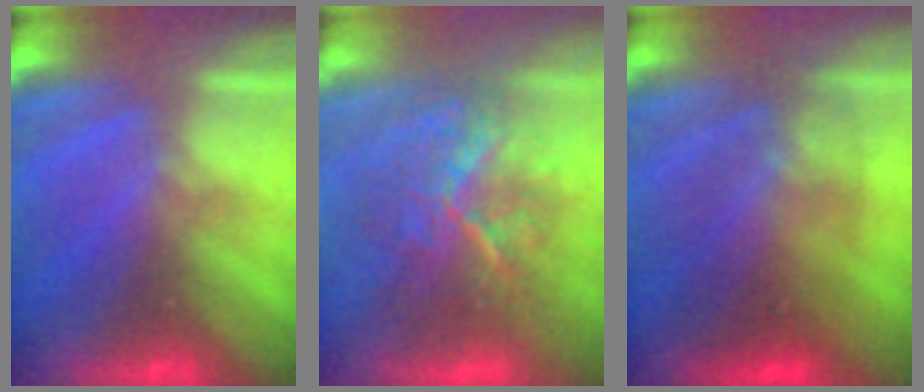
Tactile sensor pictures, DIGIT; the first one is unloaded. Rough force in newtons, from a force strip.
{"total": 7.7}
{"total": 3.6}